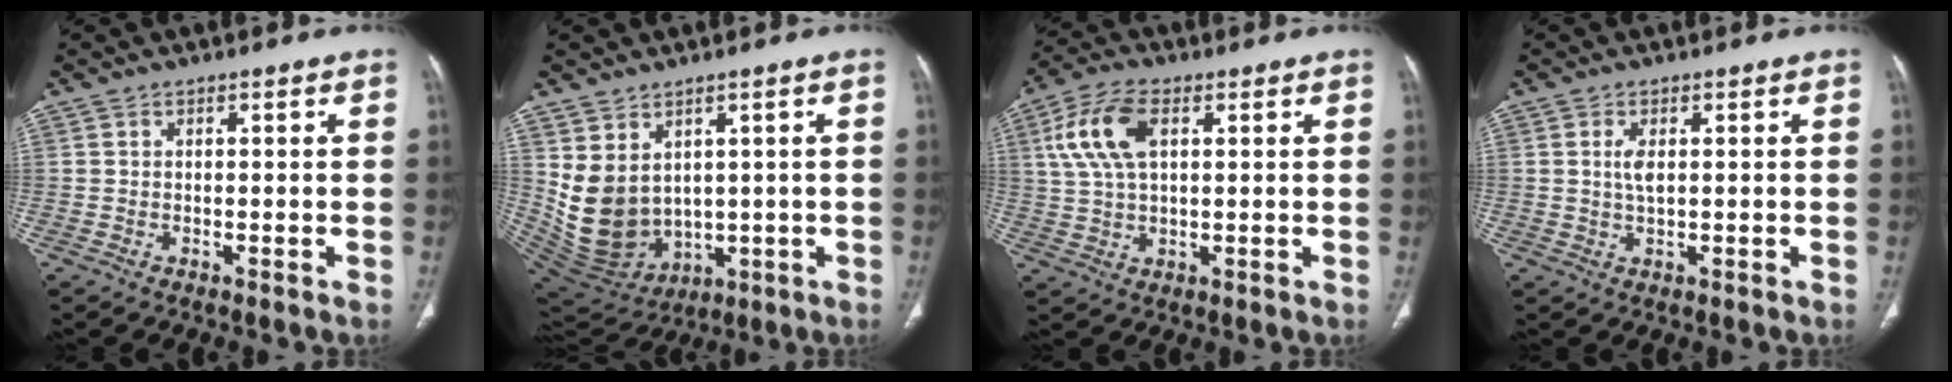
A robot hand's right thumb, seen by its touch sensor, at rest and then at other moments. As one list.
[{"total": 12.3, "force": [2.3, 9.3, 7.7], "torque": [-0.130, -0.017, 0.087]}, {"total": 10.5, "force": [3.3, 5.5, 8.4], "torque": [-0.177, 0.012, 0.065]}, {"total": 2.8, "force": [0.6, 1.2, 2.5], "torque": [-0.056, -0.001, 0.015]}]